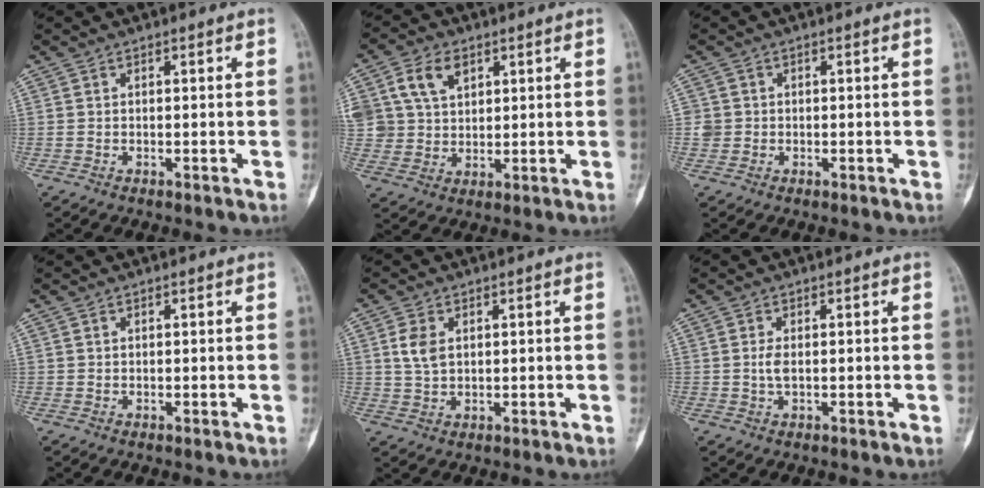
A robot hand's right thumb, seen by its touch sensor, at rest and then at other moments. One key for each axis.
{"total": 10.7, "fx": 4.4, "fy": 7.8, "fz": 5.9, "tx": -0.103, "ty": -0.002, "tz": 0.090}
{"total": 2.1, "fx": -0.1, "fy": 2.1, "fz": 0.3, "tx": 0.007, "ty": 0.007, "tz": 0.000}
{"total": 0.0}
{"total": 4.6, "fx": 1.3, "fy": 3.0, "fz": 3.3, "tx": -0.064, "ty": -0.001, "tz": 0.029}
{"total": 2.0, "fx": 0.1, "fy": 1.0, "fz": 1.8, "tx": -0.039, "ty": 0.001, "tz": 0.004}